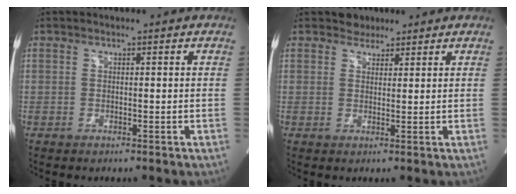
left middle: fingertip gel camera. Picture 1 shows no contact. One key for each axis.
{"total": 2.4, "fx": 1.8, "fy": 1.5, "fz": 0.0, "tx": 0.001, "ty": 0.004, "tz": 0.025}